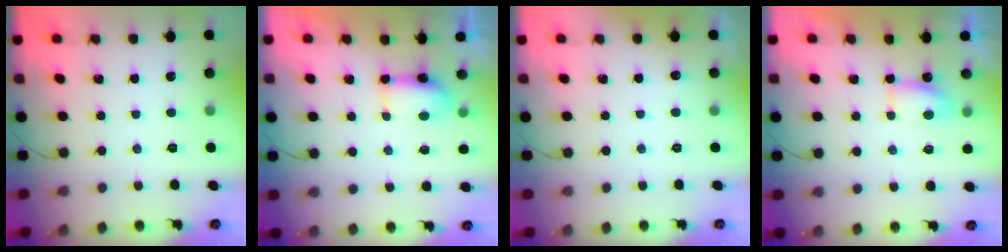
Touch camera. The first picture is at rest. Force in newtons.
{"total": 5.0, "press": 5.0, "slide": 0.5}
{"total": 11.1, "press": 2.1, "slide": 10.9}
{"total": 4.6, "press": 4.5, "slide": 0.8}